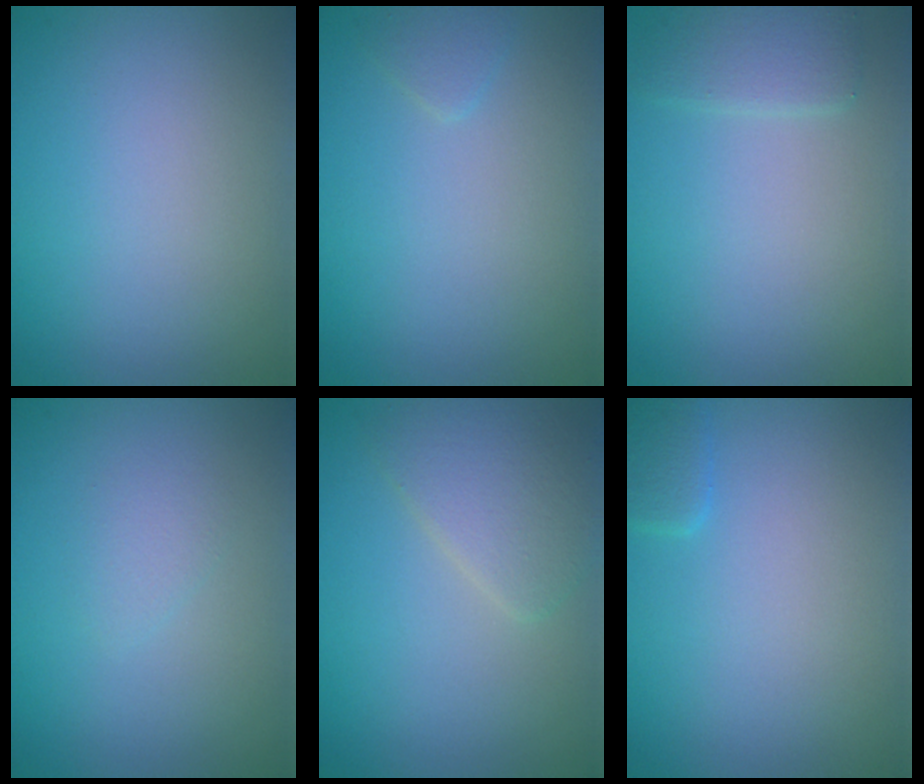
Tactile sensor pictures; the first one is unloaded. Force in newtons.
{"total": 0.9, "press": 0.9, "slide": 0.1}
{"total": 2.0, "press": 2.0, "slide": 0.1}
{"total": 1.0, "press": 1.0, "slide": 0.0}
{"total": 3.2, "press": 3.2, "slide": 0.1}
{"total": 1.4, "press": 1.4, "slide": 0.1}